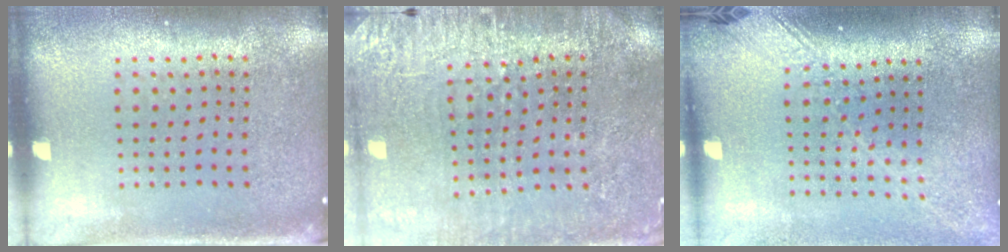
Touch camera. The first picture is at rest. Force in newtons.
{"total": 3.0, "press": 2.9, "slide": 0.6}
{"total": 1.8, "press": 1.4, "slide": 1.0}